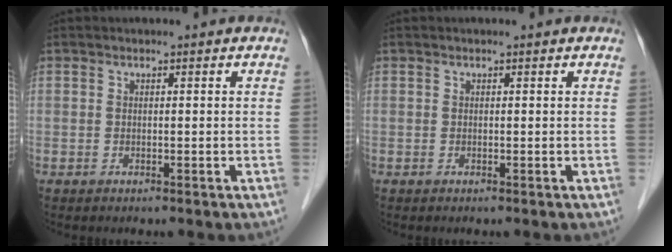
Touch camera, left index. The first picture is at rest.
{"total": 0.0}